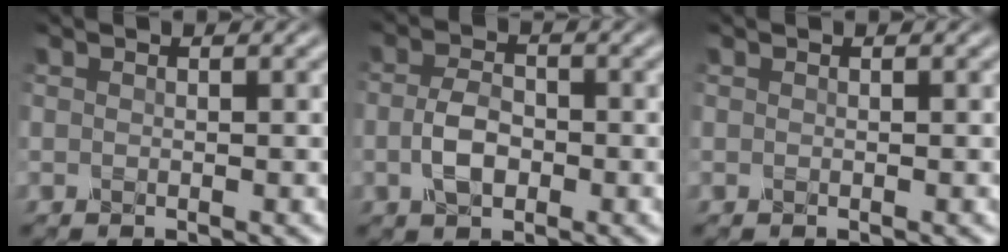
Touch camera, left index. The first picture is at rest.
{"total": 3.3, "force": [-0.6, 2.1, 2.5], "torque": [-0.054, 0.000, -0.014]}
{"total": 0.0}